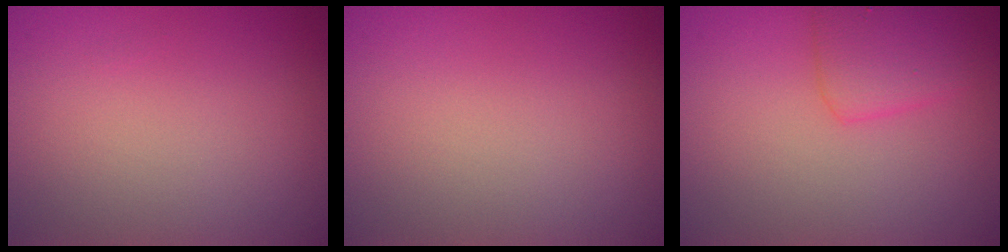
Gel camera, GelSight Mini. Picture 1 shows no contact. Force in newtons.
{"total": 0.0}
{"total": 2.8, "press": 2.8, "slide": 0.1}